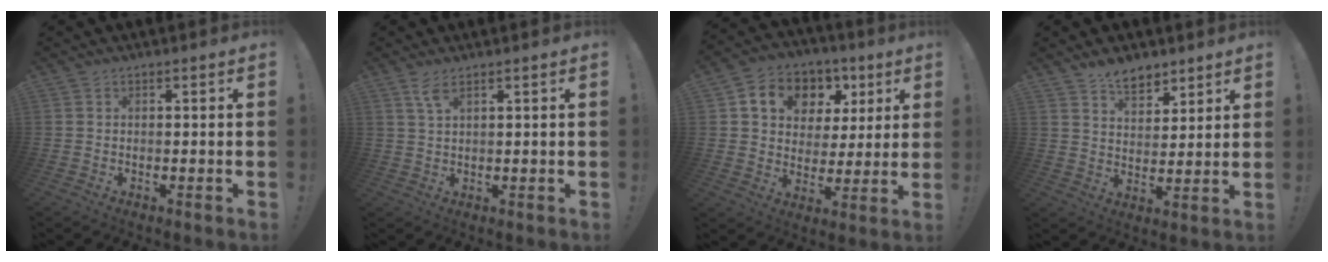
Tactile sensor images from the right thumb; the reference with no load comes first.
{"total": 3.7, "force": [2.3, 1.1, 2.7], "torque": [-0.054, -0.006, 0.040]}
{"total": 11.6, "force": [5.4, 9.0, 4.8], "torque": [-0.078, -0.024, 0.101]}
{"total": 7.9, "force": [5.9, 4.1, 3.4], "torque": [-0.053, -0.031, 0.110]}